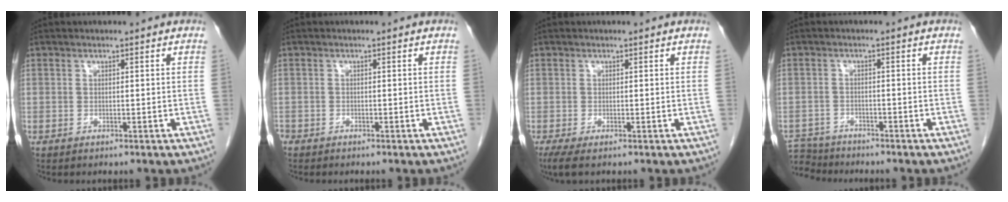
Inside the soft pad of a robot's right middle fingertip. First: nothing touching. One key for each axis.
{"total": 1.1, "fx": -0.9, "fy": 0.6, "fz": 0.2, "tx": -0.008, "ty": -0.001, "tz": -0.018}
{"total": 2.1, "fx": -1.2, "fy": 0.4, "fz": 1.7, "tx": -0.033, "ty": -0.009, "tz": -0.022}
{"total": 5.8, "fx": -5.7, "fy": 1.3, "fz": 0.0, "tx": 0.002, "ty": -0.002, "tz": -0.102}